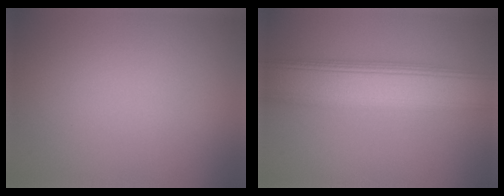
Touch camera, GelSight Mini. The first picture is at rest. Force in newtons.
{"total": 8.9, "press": 8.9, "slide": 0.6}